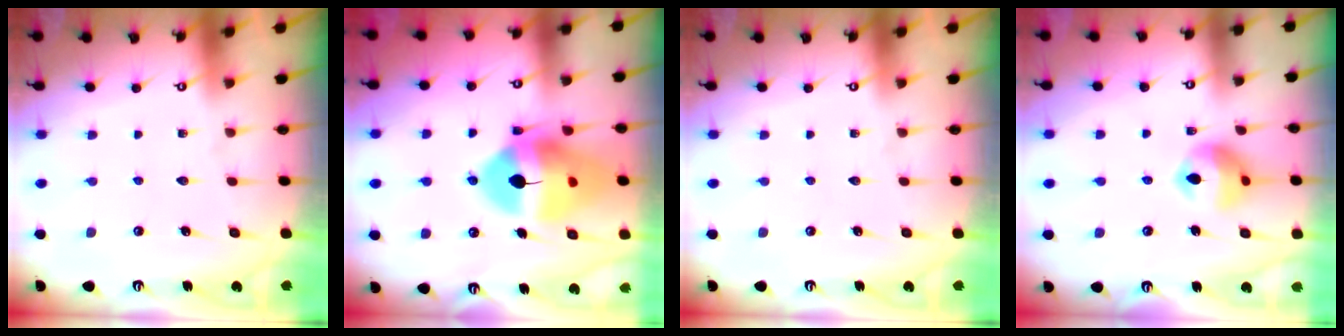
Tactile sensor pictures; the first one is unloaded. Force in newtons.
{"total": 17.0, "press": 16.9, "slide": 2.2}
{"total": 0.0}
{"total": 11.9, "press": 11.8, "slide": 1.6}